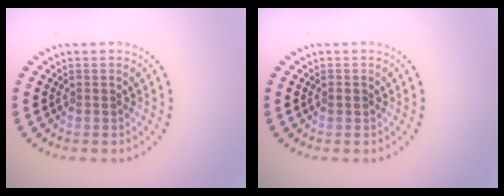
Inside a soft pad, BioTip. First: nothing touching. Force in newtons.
{"total": 0.5, "press": 0.5, "slide": 0.1}